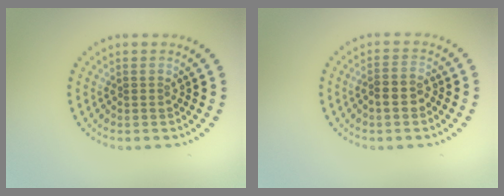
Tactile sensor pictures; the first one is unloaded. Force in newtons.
{"total": 2.1, "press": 2.0, "slide": 0.6}